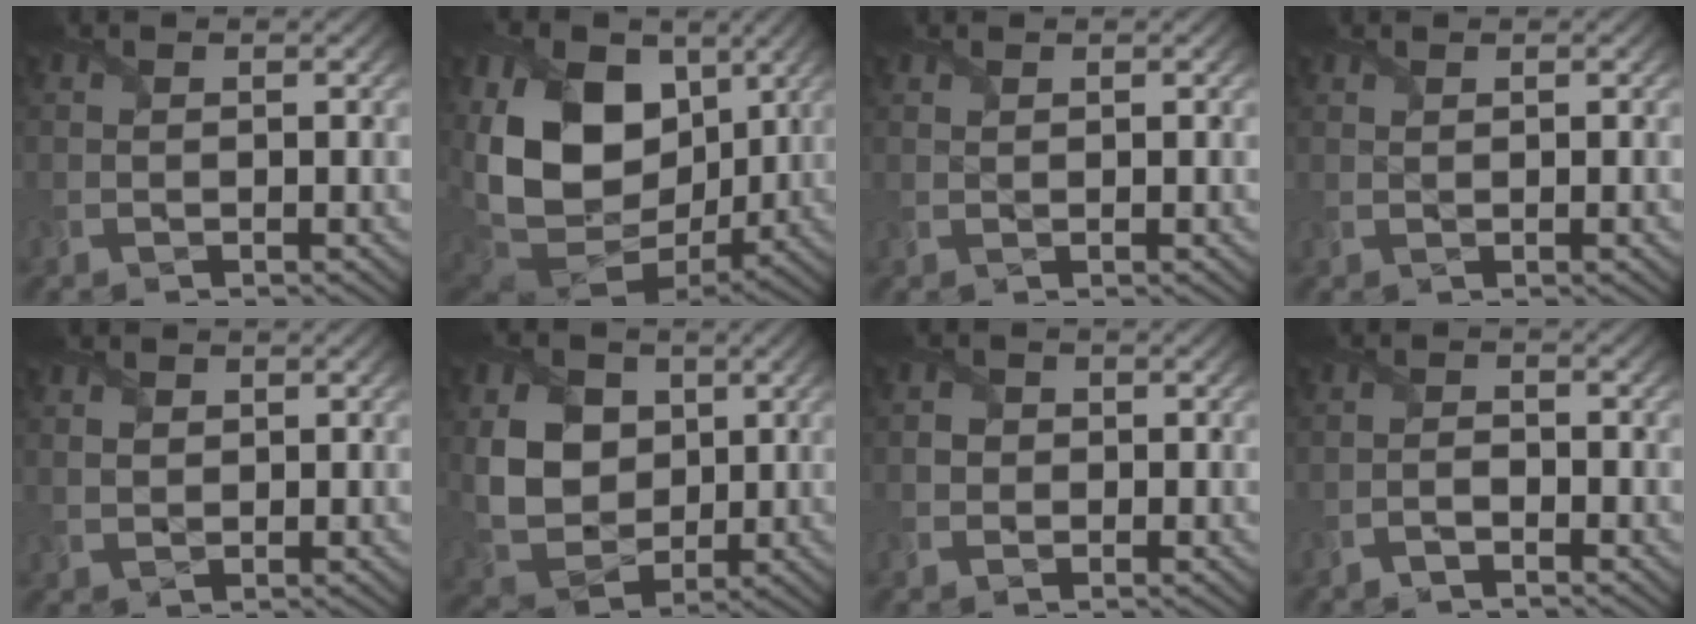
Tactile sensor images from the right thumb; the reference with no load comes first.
{"total": 19.7, "force": [3.9, 13.9, 13.4], "torque": [-0.293, -0.002, 0.081]}
{"total": 0.7, "force": [0.7, 0.0, 0.0], "torque": [-0.002, 0.001, 0.015]}
{"total": 0.7, "force": [0.6, 0.0, 0.2], "torque": [-0.005, 0.001, 0.015]}
{"total": 1.8, "force": [1.1, 1.2, 0.7], "torque": [-0.021, -0.002, 0.022]}
{"total": 9.3, "force": [2.0, 7.4, 5.3], "torque": [-0.138, -0.007, 0.033]}
{"total": 1.4, "force": [0.1, 1.3, 0.2], "torque": [-0.004, 0.000, -0.003]}
{"total": 1.4, "force": [-1.2, 0.4, 0.7], "torque": [-0.016, 0.003, -0.028]}